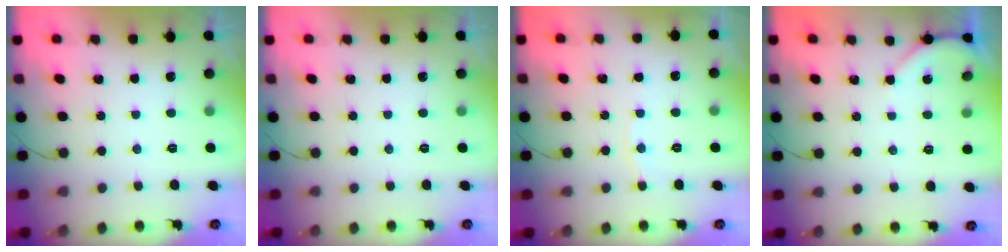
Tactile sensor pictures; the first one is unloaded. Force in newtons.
{"total": 0.0}
{"total": 2.5, "press": 2.5, "slide": 0.2}
{"total": 2.3, "press": 2.2, "slide": 0.4}